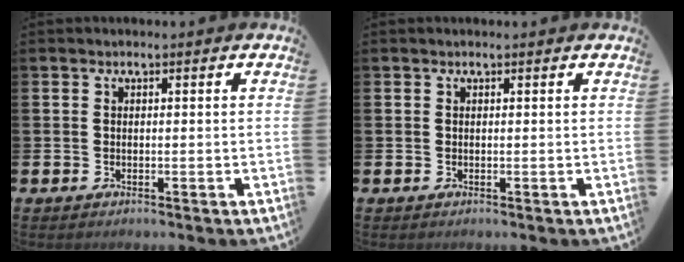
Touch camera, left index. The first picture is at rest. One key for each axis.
{"total": 0.0}